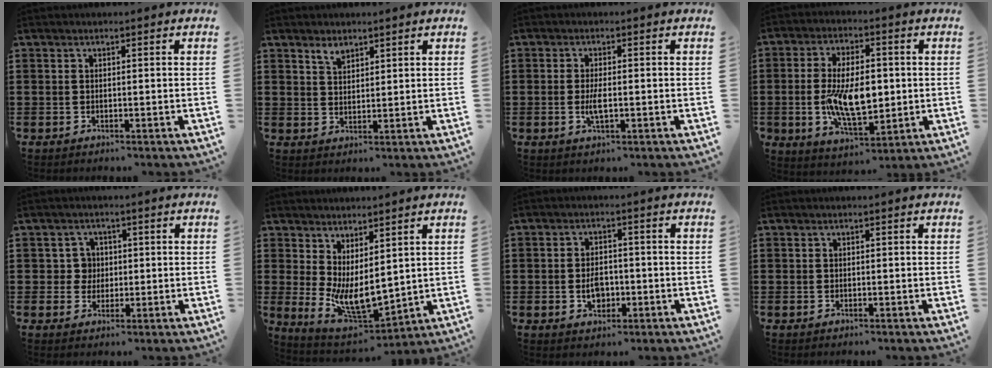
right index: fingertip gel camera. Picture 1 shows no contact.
{"total": 2.1, "force": [1.9, 0.6, 0.7], "torque": [-0.017, 0.001, 0.037]}
{"total": 3.2, "force": [-0.5, 1.0, 3.0], "torque": [-0.068, -0.006, -0.013]}
{"total": 11.0, "force": [-0.4, 5.4, 9.5], "torque": [-0.177, -0.001, -0.011]}
{"total": 3.0, "force": [0.1, 2.7, 1.2], "torque": [-0.034, 0.009, 0.000]}
{"total": 7.3, "force": [0.9, 3.5, 6.4], "torque": [-0.136, -0.020, 0.028]}
{"total": 3.8, "force": [-0.8, 2.7, 2.5], "torque": [-0.043, 0.001, -0.018]}
{"total": 0.0}